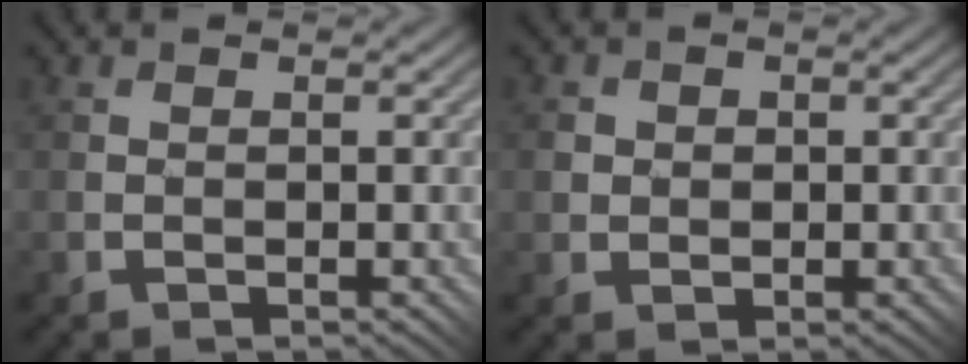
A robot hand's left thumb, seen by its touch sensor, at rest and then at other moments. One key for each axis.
{"total": 2.6, "fx": 0.5, "fy": 2.5, "fz": 0.6, "tx": -0.015, "ty": 0.005, "tz": -0.002}